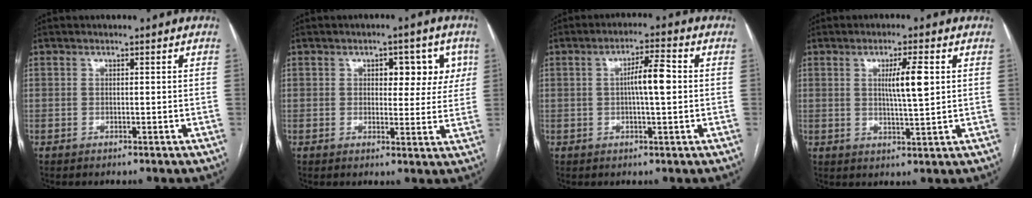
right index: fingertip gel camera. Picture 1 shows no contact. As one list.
[{"total": 6.6, "force": [2.3, 3.7, 4.9], "torque": [-0.043, 0.016, 0.027]}, {"total": 6.1, "force": [0.4, 0.6, 6.0], "torque": [-0.105, 0.010, 0.005]}, {"total": 5.5, "force": [1.3, 0.2, 5.4], "torque": [-0.092, -0.002, 0.022]}]